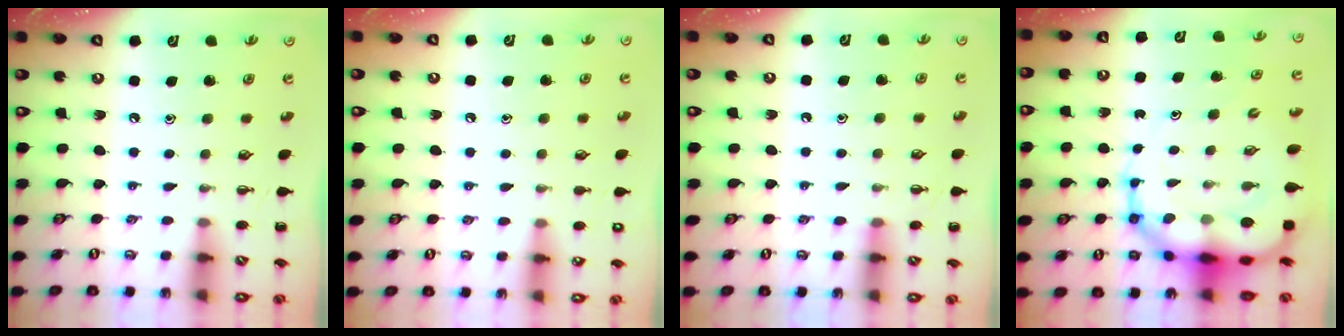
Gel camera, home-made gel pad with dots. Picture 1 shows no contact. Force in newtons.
{"total": 7.0, "press": 6.8, "slide": 1.8}
{"total": 7.5, "press": 7.2, "slide": 2.0}
{"total": 15.1, "press": 14.6, "slide": 3.9}